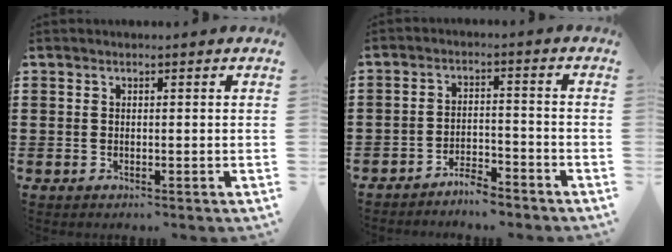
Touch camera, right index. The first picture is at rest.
{"total": 3.9, "force": [-3.9, 0.4, 0.7], "torque": [-0.017, 0.005, -0.079]}